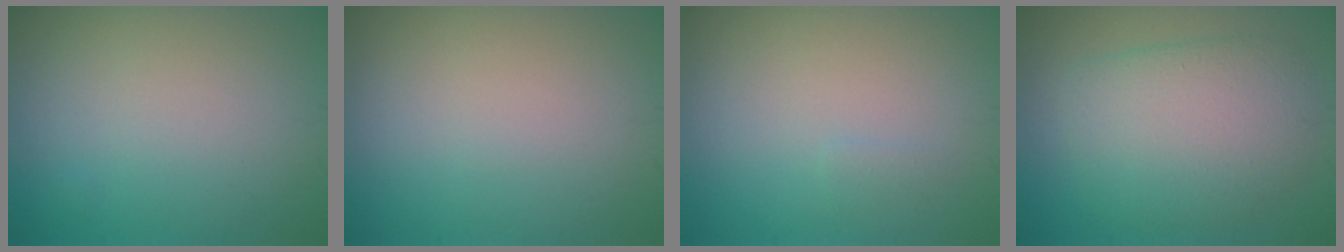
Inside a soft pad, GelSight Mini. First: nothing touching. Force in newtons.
{"total": 0.0}
{"total": 0.6, "press": 0.5, "slide": 0.1}
{"total": 6.0, "press": 6.0, "slide": 0.2}